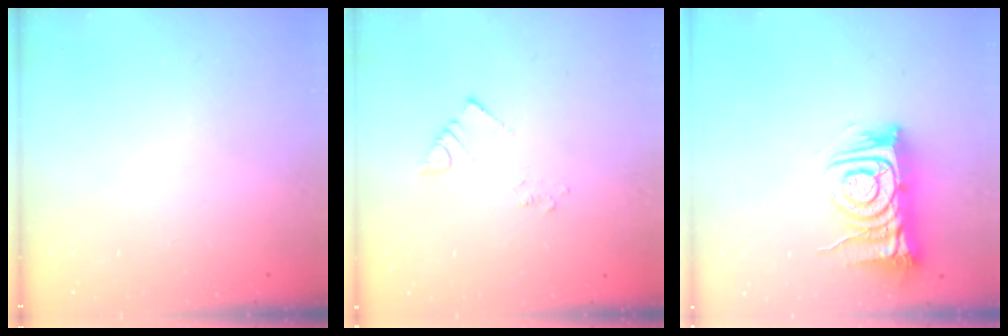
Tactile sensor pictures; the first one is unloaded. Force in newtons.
{"total": 2.0, "press": 2.0, "slide": 0.3}
{"total": 11.2, "press": 11.2, "slide": 1.0}